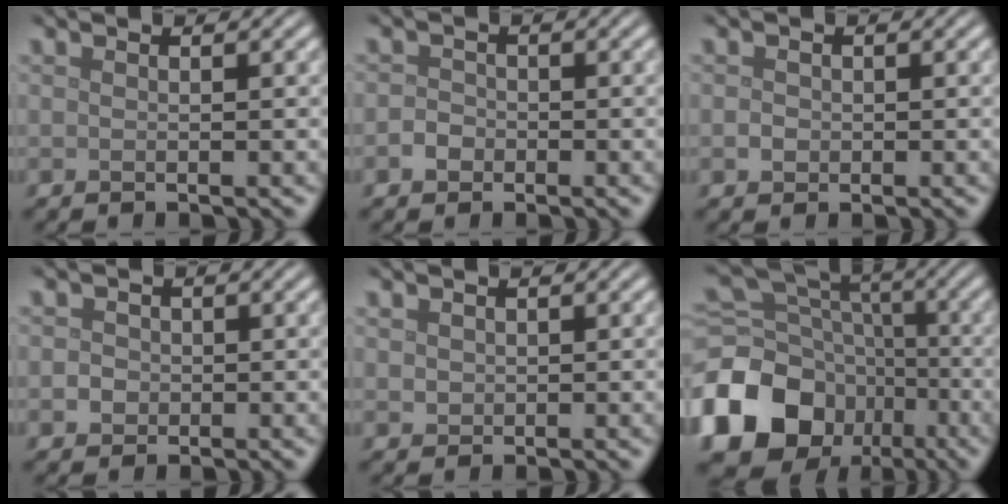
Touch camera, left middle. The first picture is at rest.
{"total": 1.3, "force": [-0.6, 1.1, 0.4], "torque": [-0.003, 0.002, -0.014]}
{"total": 0.9, "force": [-0.2, 0.8, 0.3], "torque": [-0.004, -0.002, -0.005]}
{"total": 1.4, "force": [-0.1, 1.3, 0.4], "torque": [0.004, 0.001, -0.004]}
{"total": 0.9, "force": [0.4, 0.8, 0.2], "torque": [-0.004, -0.002, 0.009]}
{"total": 14.3, "force": [-6.2, 11.2, 6.3], "torque": [-0.156, -0.009, -0.112]}